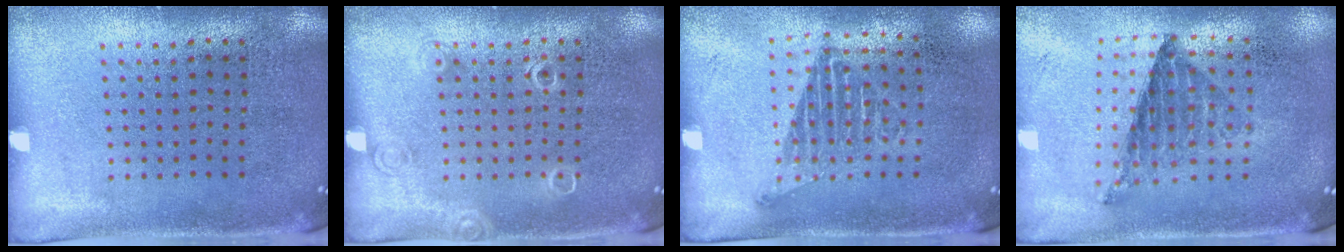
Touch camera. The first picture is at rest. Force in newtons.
{"total": 1.0, "press": 1.0, "slide": 0.2}
{"total": 1.1, "press": 1.0, "slide": 0.4}
{"total": 0.8, "press": 0.8, "slide": 0.1}